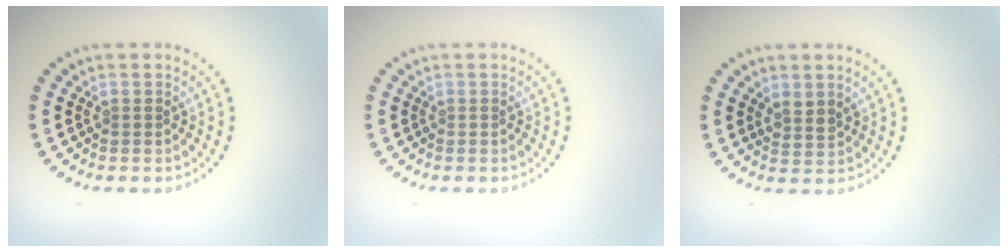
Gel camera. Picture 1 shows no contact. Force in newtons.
{"total": 0.0}
{"total": 1.4, "press": 1.2, "slide": 0.6}